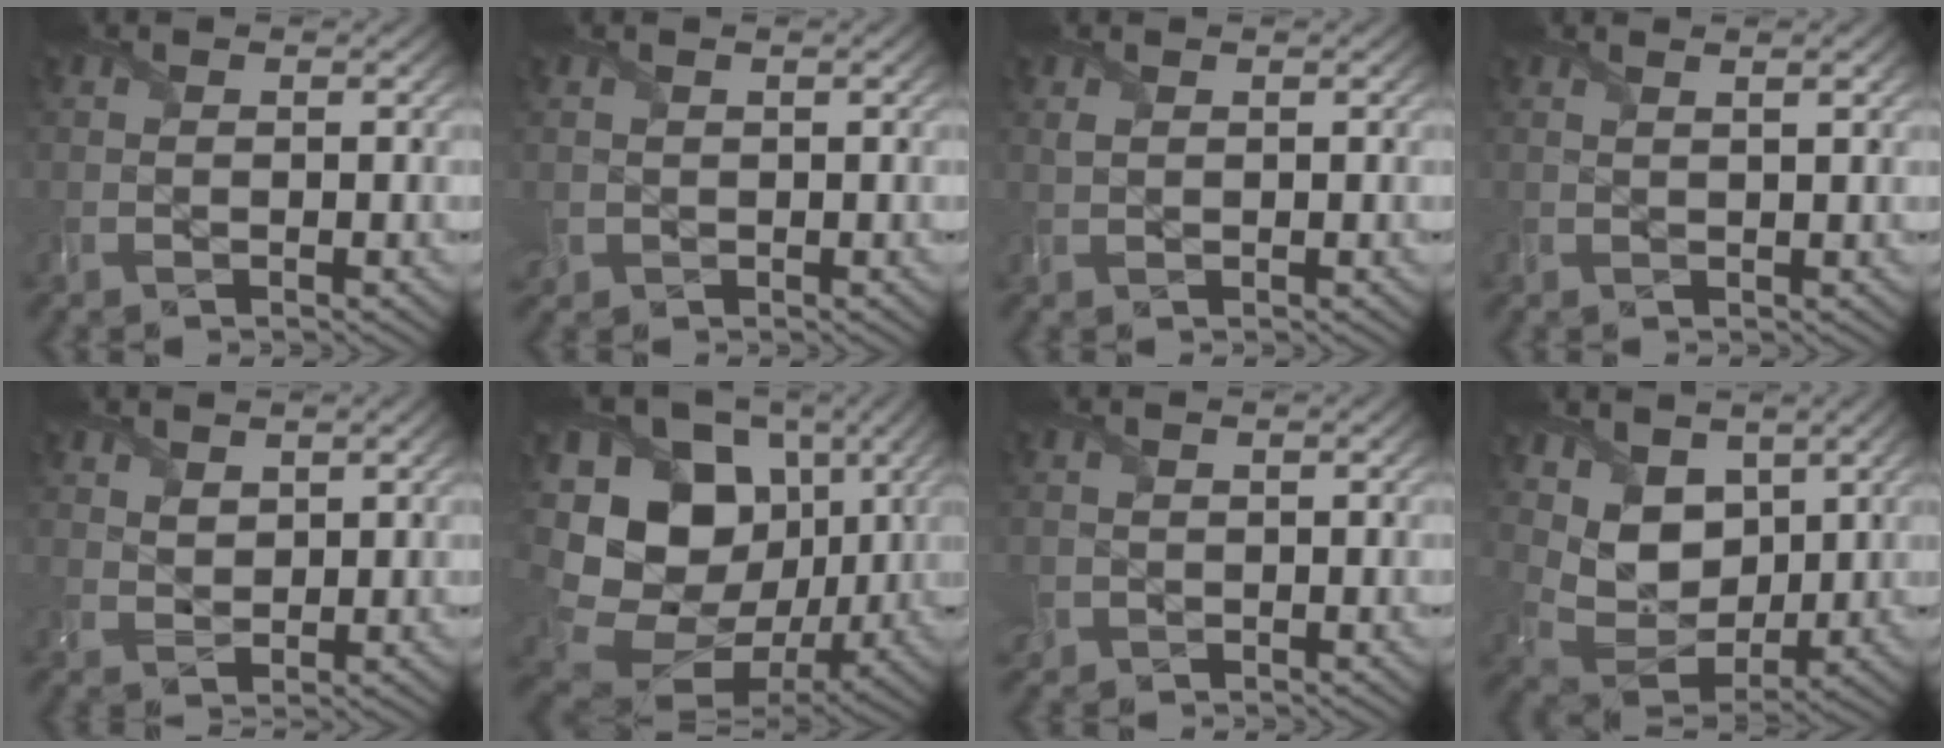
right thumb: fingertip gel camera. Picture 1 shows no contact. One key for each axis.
{"total": 1.8, "fx": 0.2, "fy": 1.6, "fz": 0.8, "tx": -0.032, "ty": -0.006, "tz": 0.002}
{"total": 0.7, "fx": 0.4, "fy": 0.4, "fz": 0.4, "tx": -0.018, "ty": -0.002, "tz": 0.011}
{"total": 1.7, "fx": 0.9, "fy": 0.3, "fz": 1.4, "tx": -0.027, "ty": -0.001, "tz": 0.011}
{"total": 2.6, "fx": 1.9, "fy": 1.4, "fz": 1.1, "tx": -0.030, "ty": -0.004, "tz": 0.043}
{"total": 18.7, "fx": 1.3, "fy": 14.8, "fz": 11.4, "tx": -0.261, "ty": -0.021, "tz": 0.043}
{"total": 2.0, "fx": 0.0, "fy": 1.8, "fz": 0.9, "tx": -0.033, "ty": -0.007, "tz": -0.003}
{"total": 8.5, "fx": 4.1, "fy": 5.9, "fz": 4.5, "tx": -0.122, "ty": -0.018, "tz": 0.071}